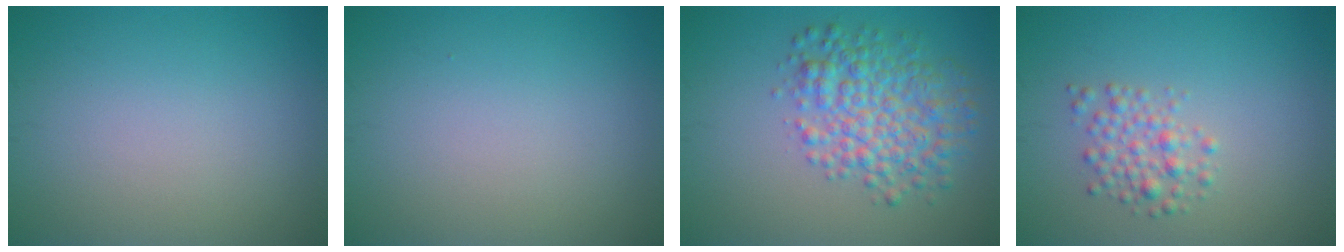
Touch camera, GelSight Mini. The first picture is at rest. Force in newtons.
{"total": 0.0}
{"total": 5.8, "press": 5.8, "slide": 0.1}
{"total": 2.3, "press": 2.3, "slide": 0.1}